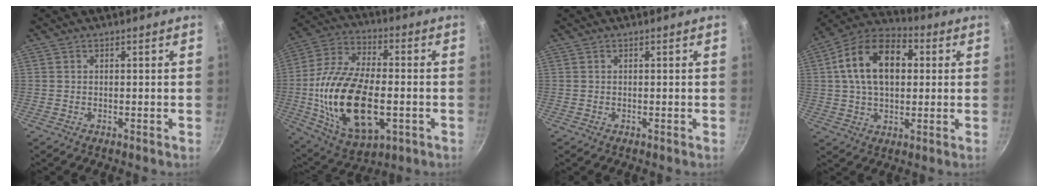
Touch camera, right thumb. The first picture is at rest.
{"total": 24.1, "force": [-3.7, 12.8, 20.1], "torque": [-0.381, 0.016, -0.060]}
{"total": 0.0}
{"total": 17.0, "force": [3.2, 10.9, 12.6], "torque": [-0.188, 0.023, 0.038]}